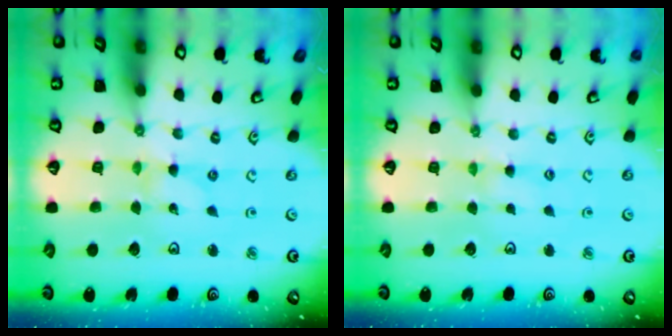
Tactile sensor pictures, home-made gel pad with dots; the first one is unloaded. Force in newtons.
{"total": 1.8, "press": 1.8, "slide": 0.4}